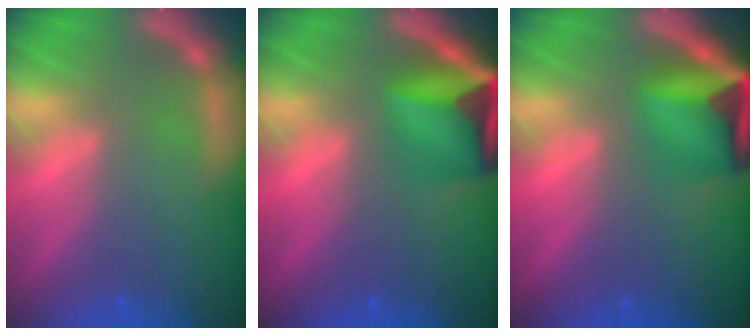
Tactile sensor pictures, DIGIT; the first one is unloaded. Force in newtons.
{"total": 8.4}
{"total": 8.1}